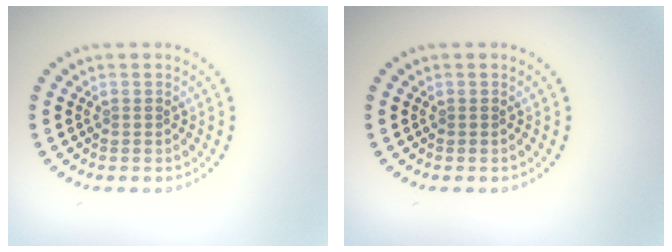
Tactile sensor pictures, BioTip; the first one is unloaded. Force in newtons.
{"total": 0.0}